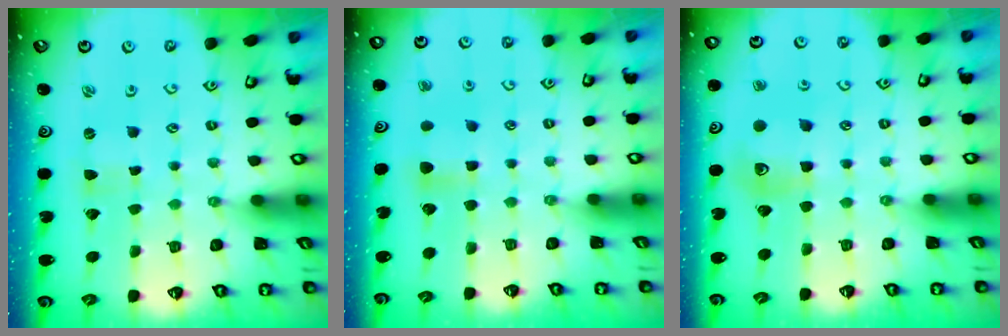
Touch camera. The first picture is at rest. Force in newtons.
{"total": 5.3, "press": 5.3, "slide": 0.8}
{"total": 10.2, "press": 10.1, "slide": 1.0}